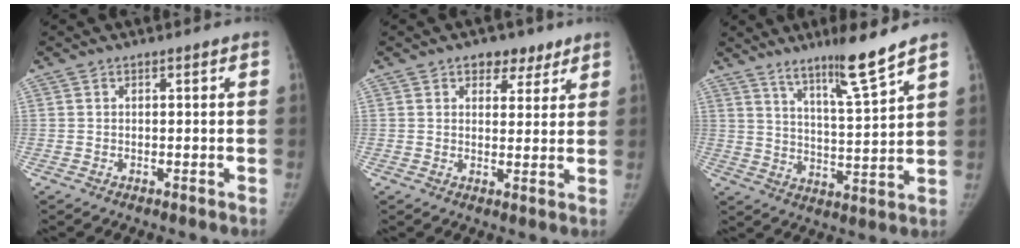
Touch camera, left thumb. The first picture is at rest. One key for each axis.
{"total": 5.4, "fx": 3.3, "fy": 3.5, "fz": 2.3, "tx": 0.008, "ty": -0.014, "tz": 0.045}
{"total": 10.3, "fx": 7.7, "fy": -0.3, "fz": 6.8, "tx": -0.109, "ty": -0.059, "tz": 0.134}